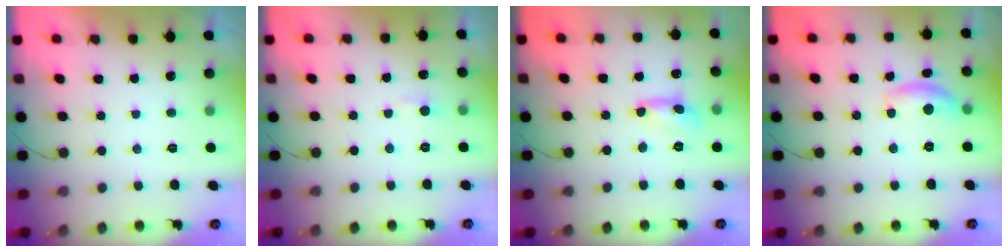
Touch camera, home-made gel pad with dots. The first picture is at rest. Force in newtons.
{"total": 3.1, "press": 3.0, "slide": 0.4}
{"total": 1.8, "press": 1.8, "slide": 0.2}
{"total": 10.3, "press": 10.3, "slide": 0.6}